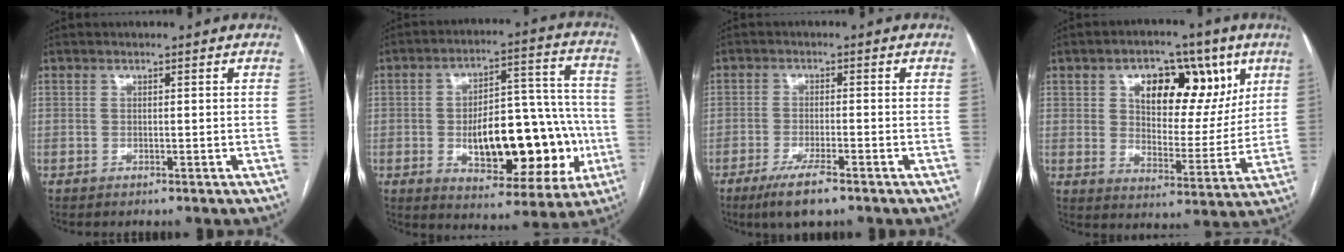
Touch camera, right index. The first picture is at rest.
{"total": 19.8, "force": [-4.0, 8.5, 17.4], "torque": [-0.238, 0.027, -0.038]}
{"total": 5.6, "force": [-3.7, 0.9, 4.1], "torque": [-0.084, -0.012, -0.062]}
{"total": 15.1, "force": [6.5, 8.5, 10.6], "torque": [-0.147, 0.017, 0.107]}